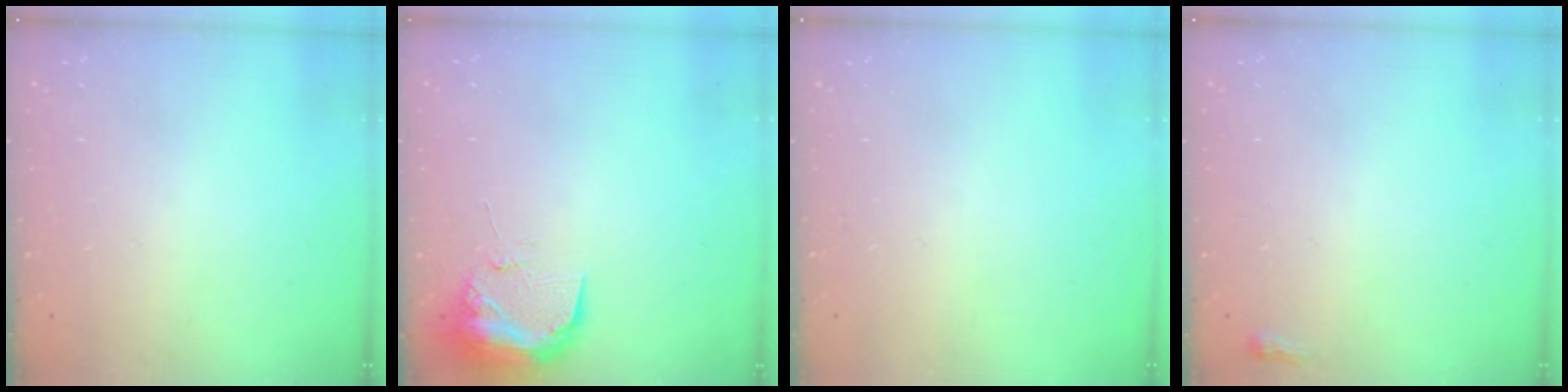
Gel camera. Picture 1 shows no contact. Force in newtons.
{"total": 10.4, "press": 10.4, "slide": 1.2}
{"total": 0.0}
{"total": 2.2, "press": 2.2, "slide": 0.6}